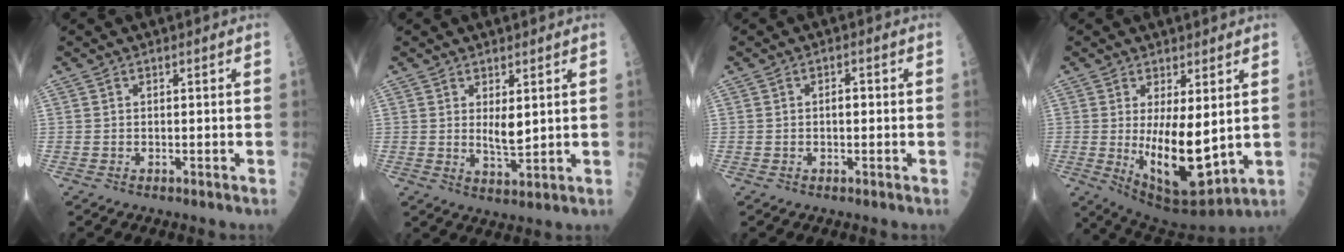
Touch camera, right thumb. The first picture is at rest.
{"total": 4.0, "force": [1.1, 1.4, 3.5], "torque": [-0.055, -0.017, 0.025]}
{"total": 1.6, "force": [0.0, 0.9, 1.4], "torque": [-0.016, 0.005, -0.002]}
{"total": 13.9, "force": [0.2, 5.5, 12.7], "torque": [-0.201, -0.033, 0.025]}